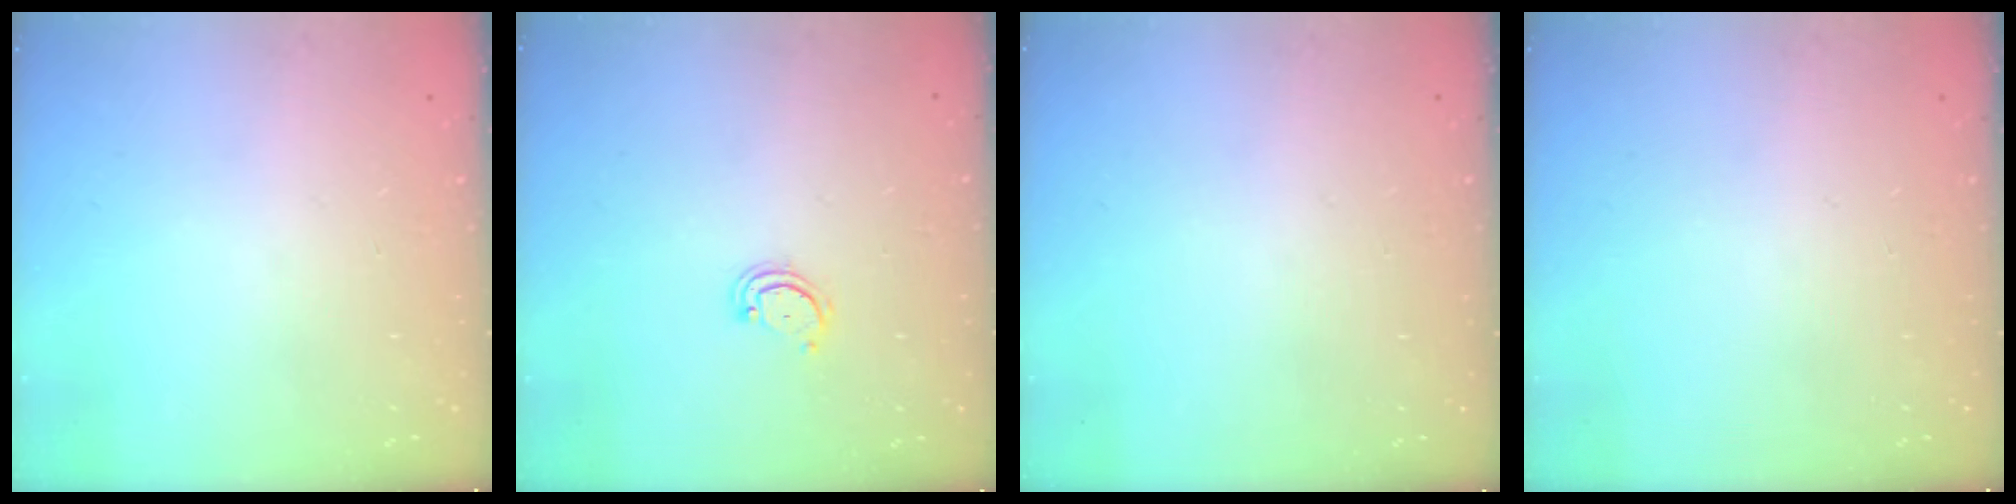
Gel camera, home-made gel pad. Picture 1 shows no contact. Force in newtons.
{"total": 2.6, "press": 2.6, "slide": 0.3}
{"total": 0.0}
{"total": 0.0}